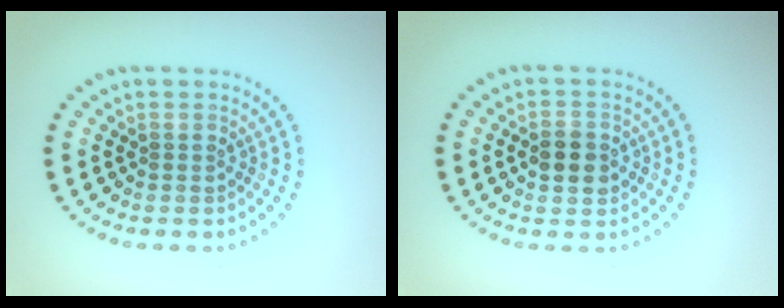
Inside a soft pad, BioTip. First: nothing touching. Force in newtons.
{"total": 2.7, "press": 2.7, "slide": 0.2}